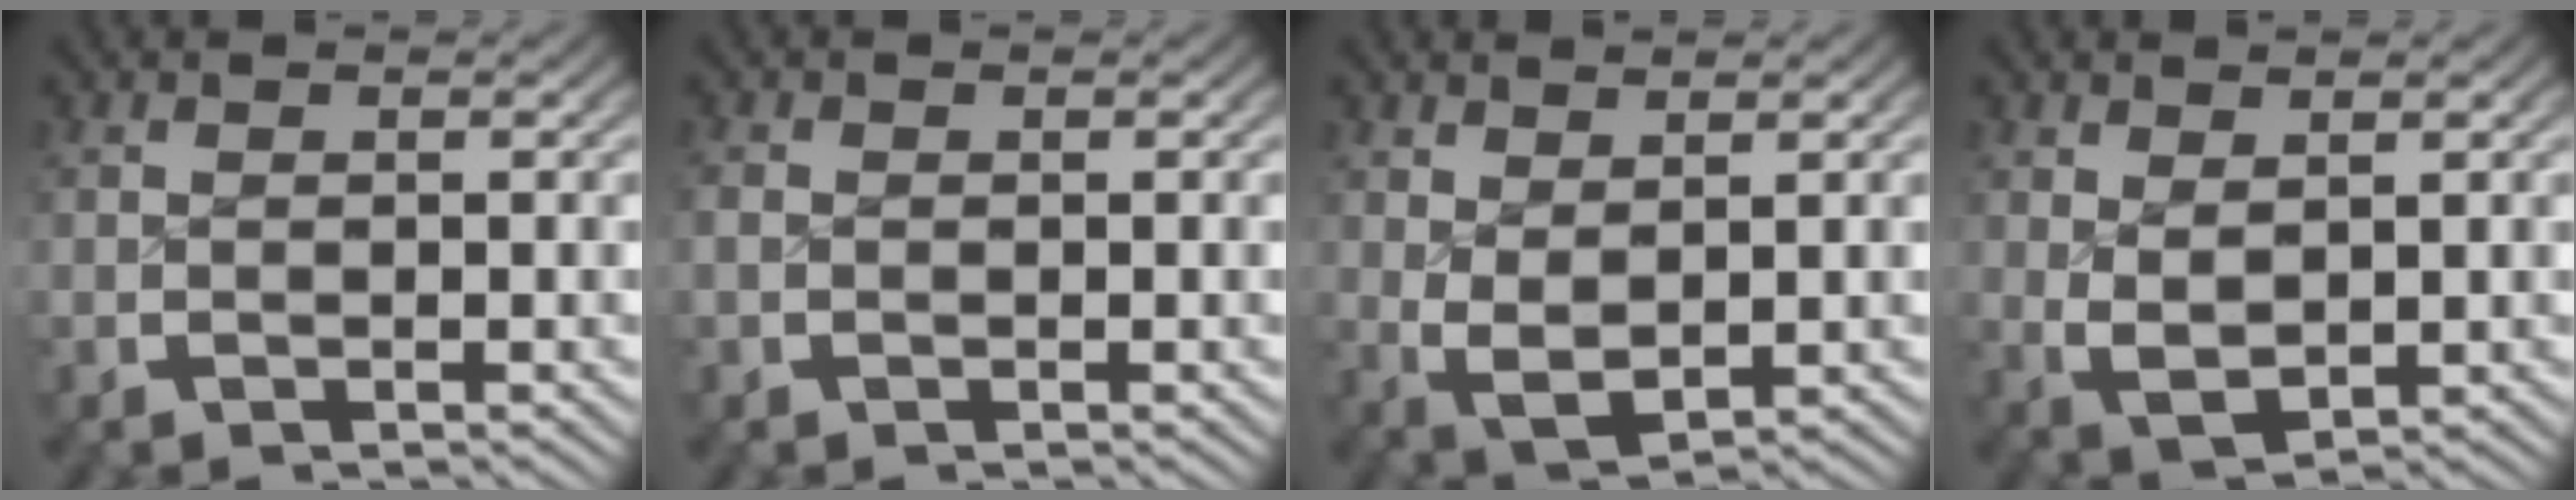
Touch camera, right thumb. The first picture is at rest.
{"total": 0.8, "force": [-0.2, 0.7, 0.3], "torque": [-0.009, -0.002, -0.003]}
{"total": 4.0, "force": [0.6, 2.6, 2.9], "torque": [-0.068, -0.022, 0.027]}
{"total": 3.7, "force": [0.5, 2.5, 2.7], "torque": [-0.062, -0.020, 0.027]}